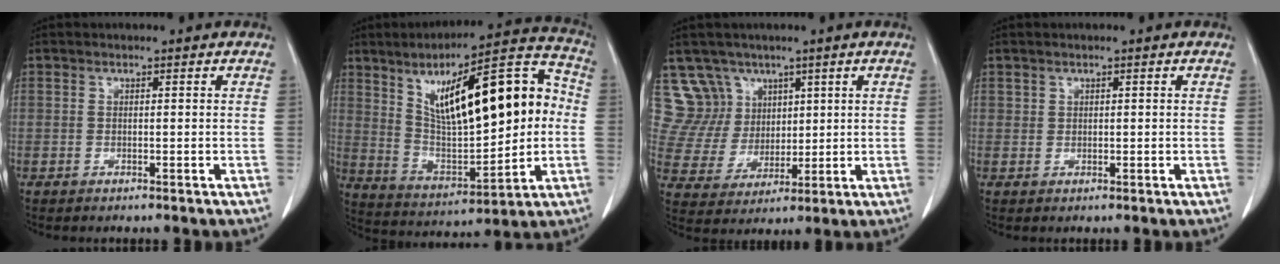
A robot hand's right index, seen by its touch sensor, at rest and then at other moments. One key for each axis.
{"total": 22.5, "fx": 4.2, "fy": 6.4, "fz": 21.2, "tx": -0.336, "ty": 0.038, "tz": 0.073}
{"total": 8.9, "fx": 5.5, "fy": 7.0, "fz": -0.1, "tx": -0.002, "ty": 0.026, "tz": 0.120}
{"total": 0.8, "fx": 0.5, "fy": 0.6, "fz": 0.1, "tx": 0.009, "ty": -0.001, "tz": 0.006}